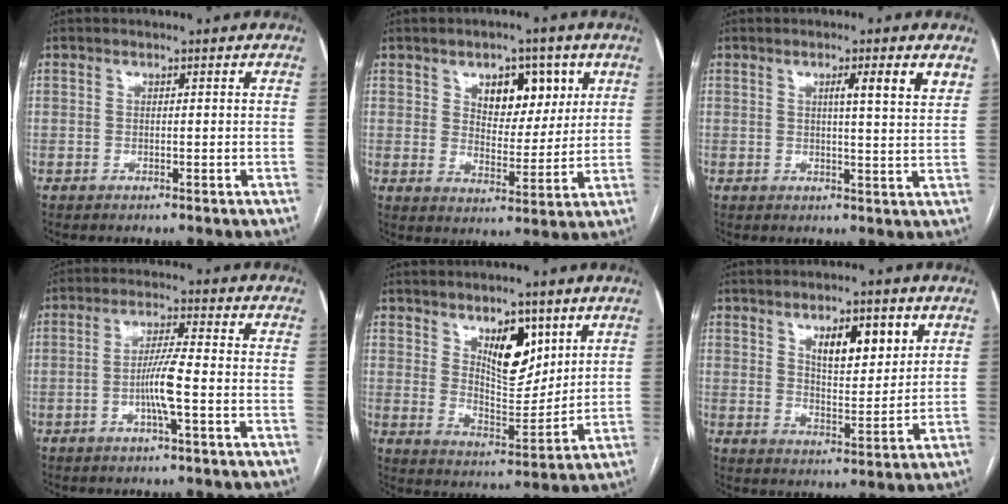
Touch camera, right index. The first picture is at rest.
{"total": 8.8, "force": [4.1, 4.8, 6.1], "torque": [-0.082, 0.008, 0.066]}
{"total": 5.1, "force": [2.7, -0.2, 4.4], "torque": [-0.058, -0.004, 0.033]}
{"total": 5.6, "force": [-1.6, -0.1, 5.4], "torque": [-0.110, 0.001, -0.031]}
{"total": 9.1, "force": [4.8, 3.9, 6.7], "torque": [-0.110, -0.008, 0.088]}
{"total": 8.6, "force": [4.2, 3.1, 6.8], "torque": [-0.109, 0.000, 0.072]}